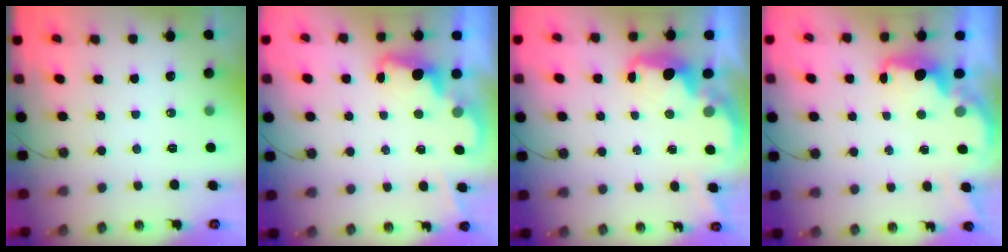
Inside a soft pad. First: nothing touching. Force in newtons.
{"total": 2.4, "press": 2.4, "slide": 0.5}
{"total": 2.9, "press": 2.9, "slide": 0.5}
{"total": 2.3, "press": 2.1, "slide": 0.8}